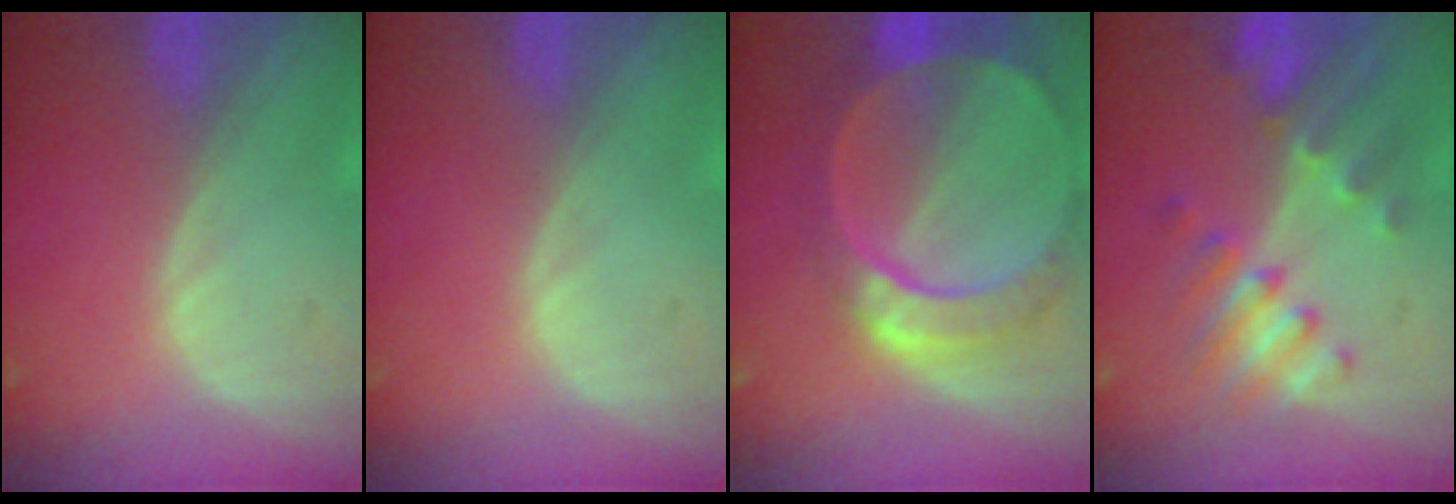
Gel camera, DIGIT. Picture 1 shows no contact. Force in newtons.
{"total": 0.0}
{"total": 10.1, "press": 8.6, "slide": 5.4}
{"total": 7.4, "press": 7.2, "slide": 1.9}